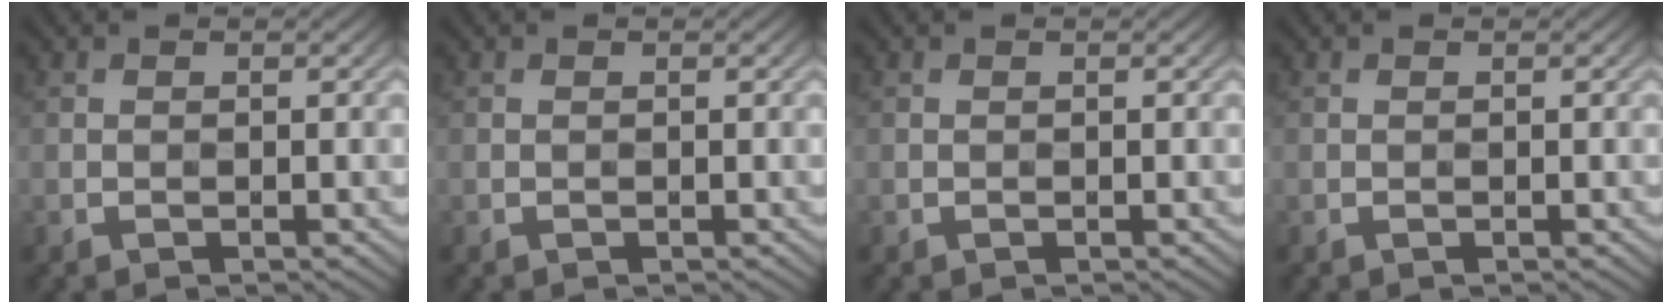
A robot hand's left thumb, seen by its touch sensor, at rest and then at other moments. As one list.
[{"total": 0.0}, {"total": 0.0}, {"total": 0.0}]